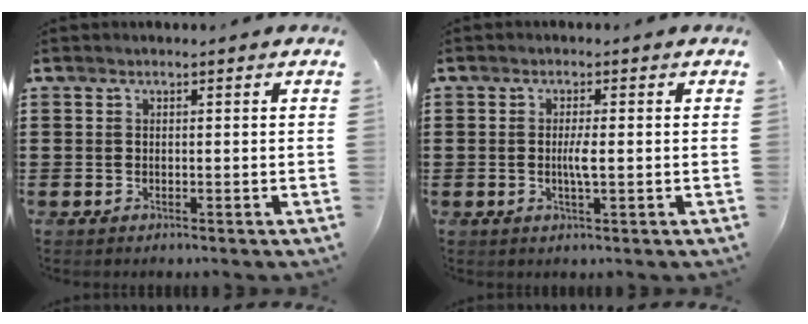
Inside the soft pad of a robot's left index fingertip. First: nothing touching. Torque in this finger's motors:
{"motor_torque": [0.19, 0.04, 0.12, 0.05]}